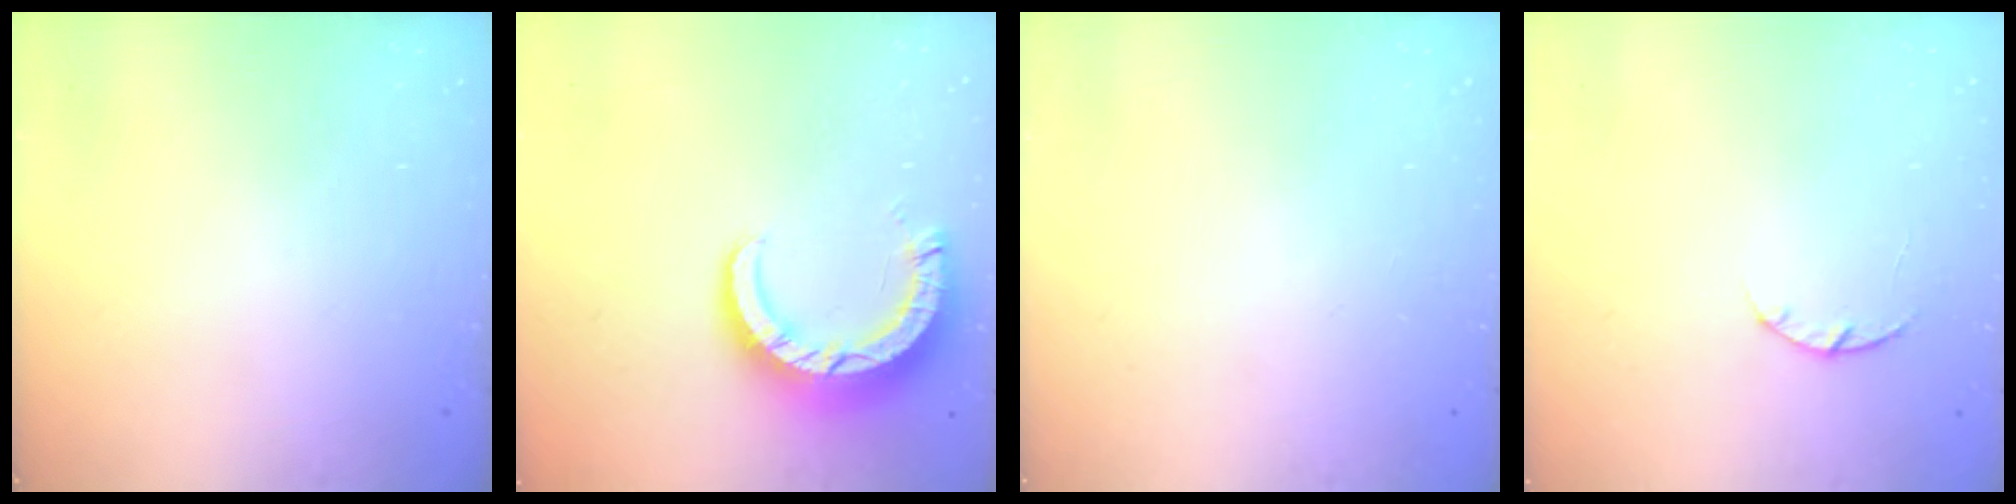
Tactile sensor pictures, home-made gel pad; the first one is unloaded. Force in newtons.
{"total": 8.5, "press": 8.4, "slide": 0.8}
{"total": 0.0}
{"total": 3.2, "press": 3.2, "slide": 0.5}